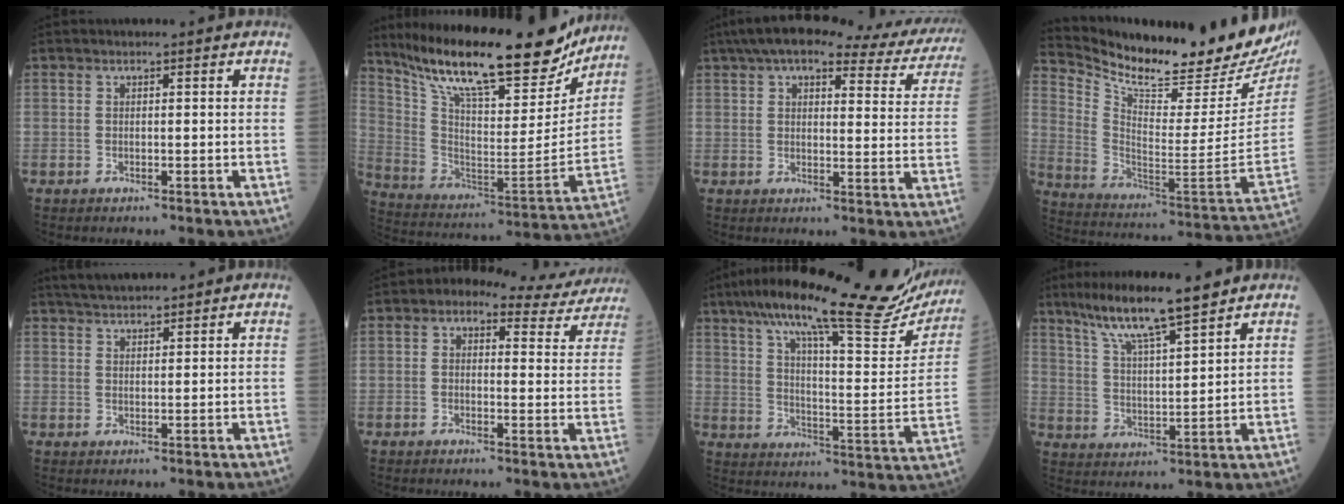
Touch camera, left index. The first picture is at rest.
{"total": 27.7, "force": [22.2, 6.2, 15.3], "torque": [-0.266, -0.017, 0.341]}
{"total": 22.4, "force": [19.3, 5.1, 10.0], "torque": [-0.143, 0.010, 0.225]}
{"total": 25.1, "force": [22.2, 3.3, 11.4], "torque": [-0.212, -0.087, 0.324]}
{"total": 5.3, "force": [4.9, 0.7, 2.0], "torque": [-0.035, 0.028, 0.088]}
{"total": 10.5, "force": [8.6, 4.7, 3.8], "torque": [-0.032, 0.025, 0.080]}
{"total": 29.3, "force": [24.0, 4.2, 16.3], "torque": [-0.260, -0.018, 0.320]}
{"total": 11.0, "force": [8.7, 0.2, 6.8], "torque": [-0.124, 0.008, 0.155]}